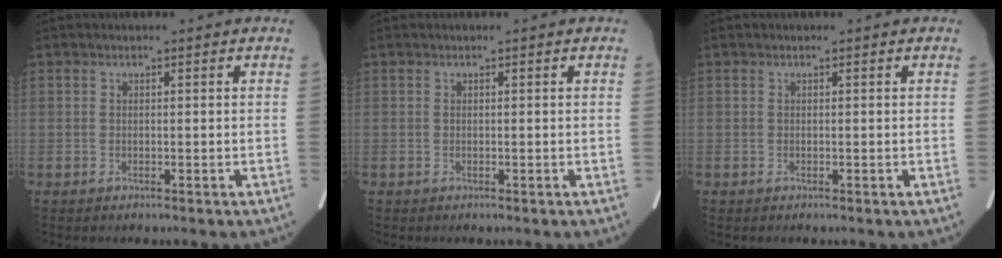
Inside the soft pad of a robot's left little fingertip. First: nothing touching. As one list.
[{"total": 0.0}, {"total": 0.0}]